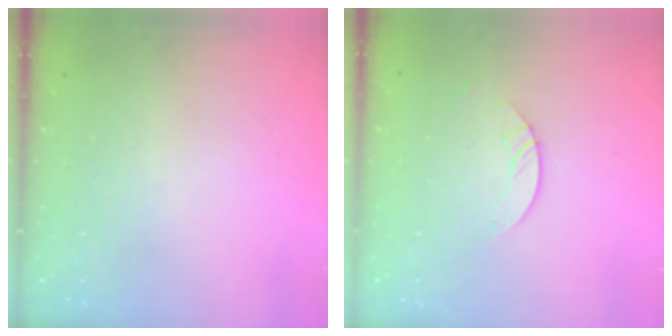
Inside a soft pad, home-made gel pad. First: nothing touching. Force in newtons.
{"total": 3.0, "press": 3.0, "slide": 0.3}